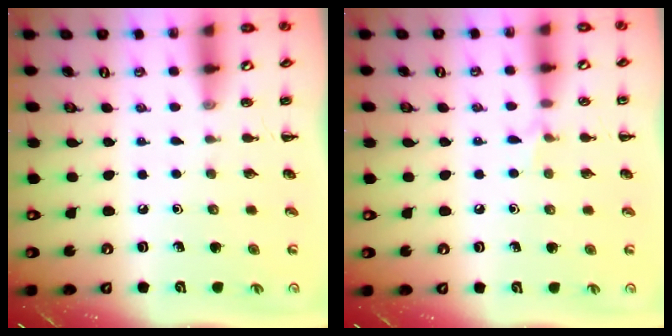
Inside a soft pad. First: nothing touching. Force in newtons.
{"total": 4.4, "press": 4.1, "slide": 1.6}